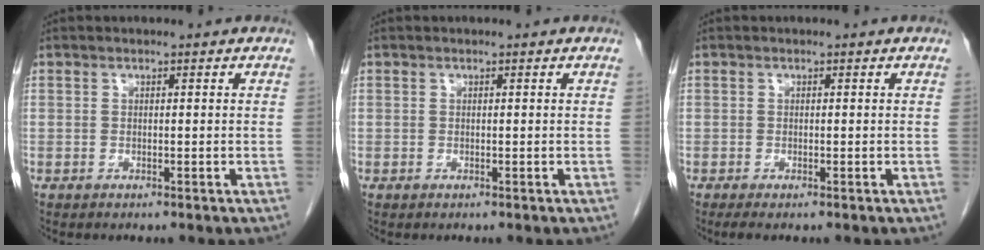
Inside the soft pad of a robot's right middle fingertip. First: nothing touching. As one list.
[{"total": 0.0}, {"total": 1.2, "force": [-0.9, 0.1, 0.8], "torque": [-0.018, -0.006, -0.014]}]